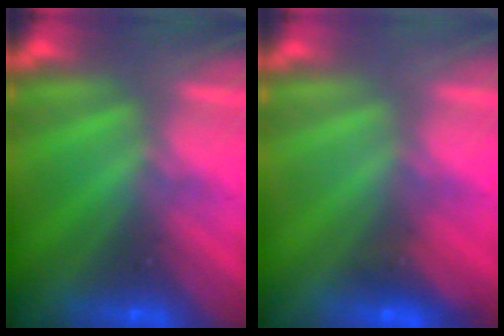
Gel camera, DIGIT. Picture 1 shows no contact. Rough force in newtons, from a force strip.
{"total": 2.4}